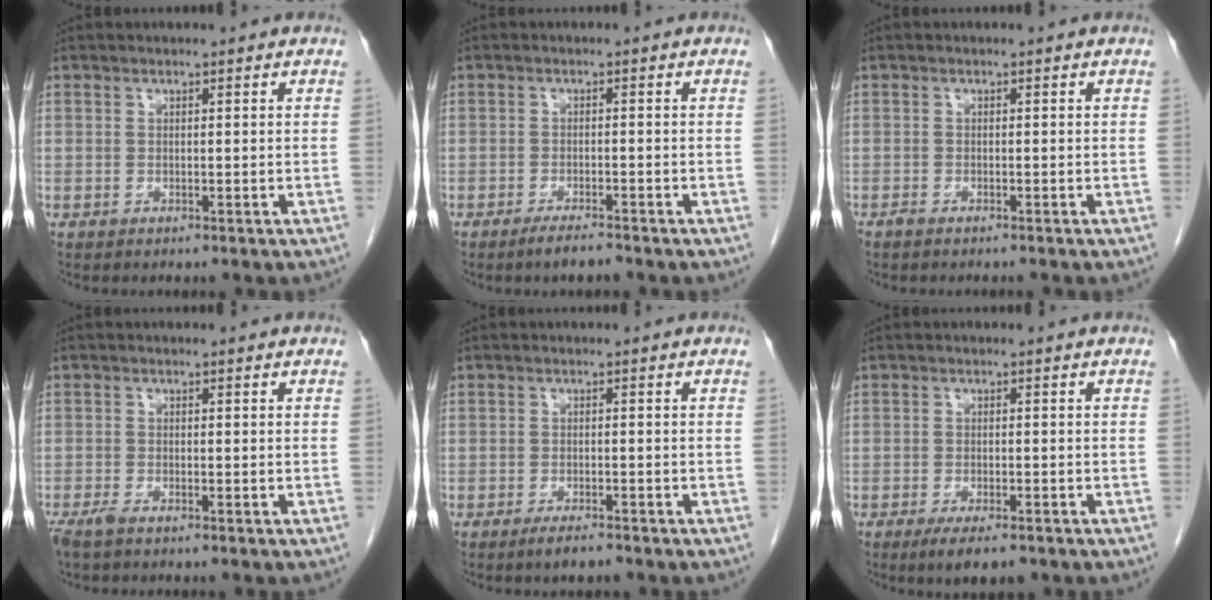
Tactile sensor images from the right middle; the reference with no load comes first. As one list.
[{"total": 2.7, "force": [-2.2, 0.2, 1.5], "torque": [-0.032, -0.004, -0.038]}, {"total": 1.5, "force": [-1.3, 0.2, 0.6], "torque": [-0.015, -0.002, -0.018]}, {"total": 2.2, "force": [-1.7, 0.5, 1.3], "torque": [-0.029, -0.006, -0.031]}, {"total": 2.5, "force": [-1.9, 0.4, 1.5], "torque": [-0.031, -0.004, -0.031]}, {"total": 4.9, "force": [-3.4, 1.3, 3.3], "torque": [-0.049, -0.008, -0.049]}]